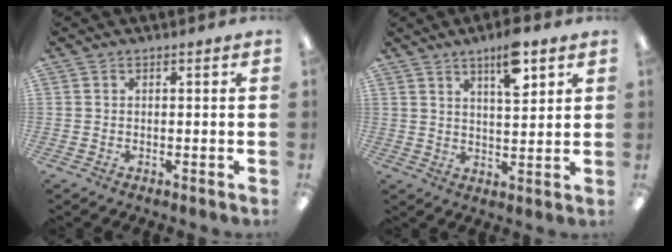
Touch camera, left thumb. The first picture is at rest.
{"total": 8.9, "force": [5.4, 2.9, 6.5], "torque": [-0.091, -0.026, 0.085]}